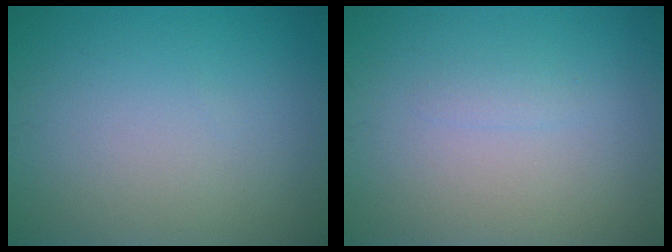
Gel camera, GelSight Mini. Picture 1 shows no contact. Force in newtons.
{"total": 0.7, "press": 0.7, "slide": 0.1}